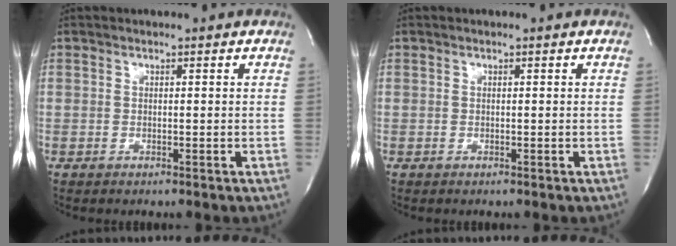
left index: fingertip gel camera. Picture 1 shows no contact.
{"total": 0.0}